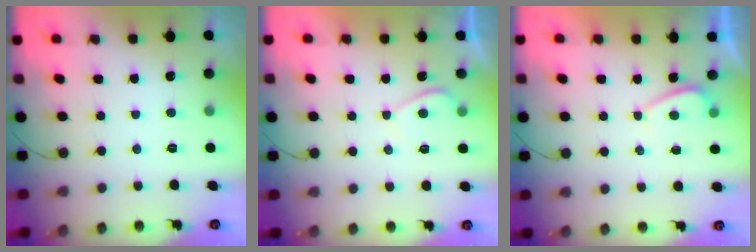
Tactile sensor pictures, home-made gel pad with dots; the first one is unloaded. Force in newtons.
{"total": 0.5, "press": 0.2, "slide": 0.5}
{"total": 1.6, "press": 1.5, "slide": 0.6}